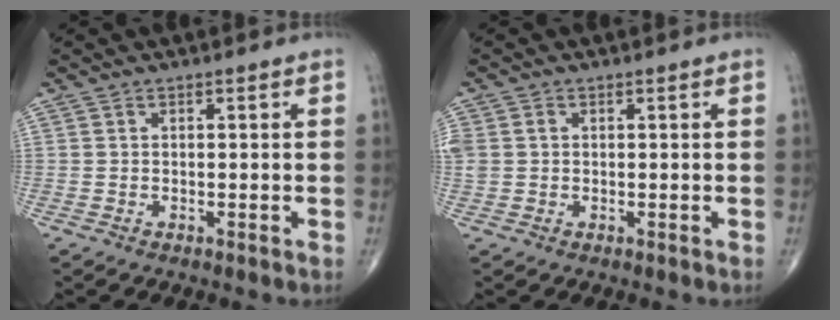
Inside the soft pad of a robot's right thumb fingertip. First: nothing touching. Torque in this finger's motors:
{"motor_torque": [0.05, 0.05, 0.27, 0.22, 0.09]}